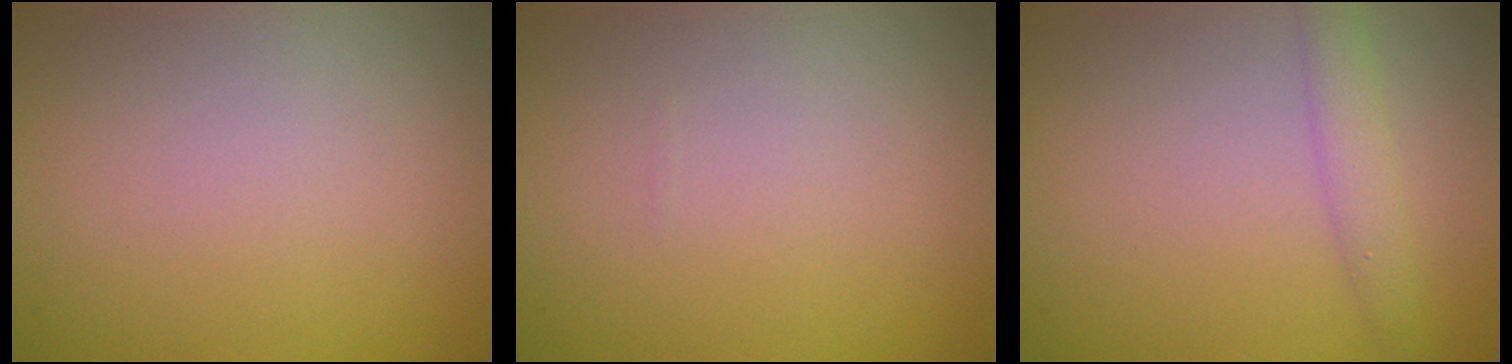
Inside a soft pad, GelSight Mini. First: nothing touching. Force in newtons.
{"total": 0.0}
{"total": 2.2, "press": 2.2, "slide": 0.1}